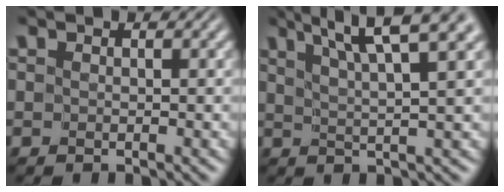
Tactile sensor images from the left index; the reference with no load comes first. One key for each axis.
{"total": 6.8, "fx": 4.7, "fy": 0.8, "fz": 4.9, "tx": -0.066, "ty": 0.020, "tz": 0.066}